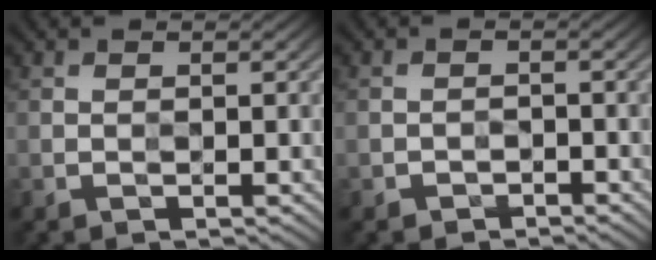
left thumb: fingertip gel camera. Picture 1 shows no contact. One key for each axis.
{"total": 1.2, "fx": -0.9, "fy": 0.6, "fz": -0.5, "tx": 0.015, "ty": 0.004, "tz": -0.019}